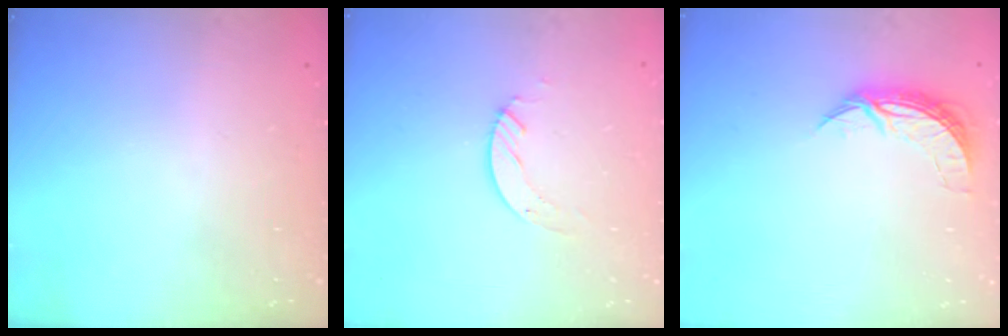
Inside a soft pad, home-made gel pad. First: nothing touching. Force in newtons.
{"total": 3.5, "press": 3.5, "slide": 0.4}
{"total": 7.4, "press": 7.4, "slide": 0.5}